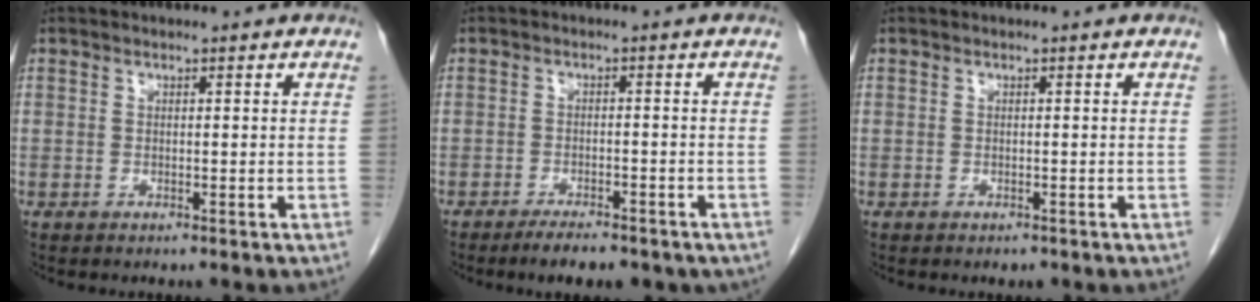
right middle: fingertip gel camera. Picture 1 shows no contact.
{"total": 6.2, "force": [-4.8, 2.0, 3.5], "torque": [-0.047, -0.005, -0.063]}
{"total": 0.6, "force": [-0.5, 0.4, 0.2], "torque": [-0.007, -0.001, -0.004]}